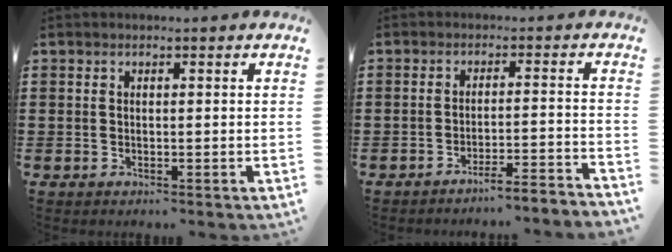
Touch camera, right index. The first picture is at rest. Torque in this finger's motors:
{"motor_torque": [0.53, 0.16, 0.00, 0.00]}